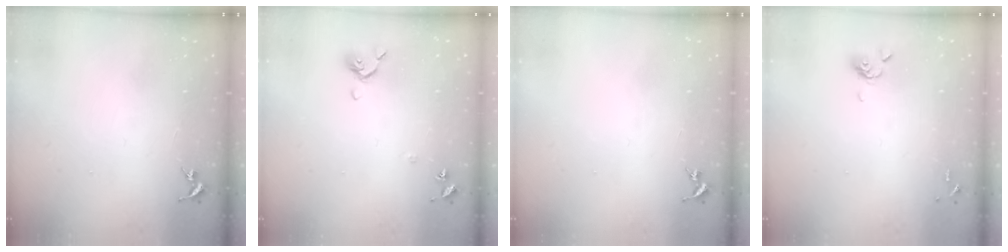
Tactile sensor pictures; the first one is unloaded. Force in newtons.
{"total": 6.7, "press": 6.6, "slide": 1.0}
{"total": 0.0}
{"total": 5.6, "press": 5.5, "slide": 1.4}